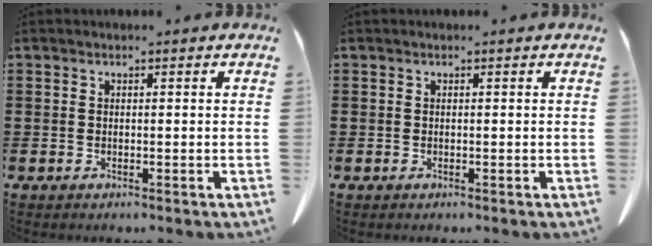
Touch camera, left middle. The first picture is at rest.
{"total": 0.0}